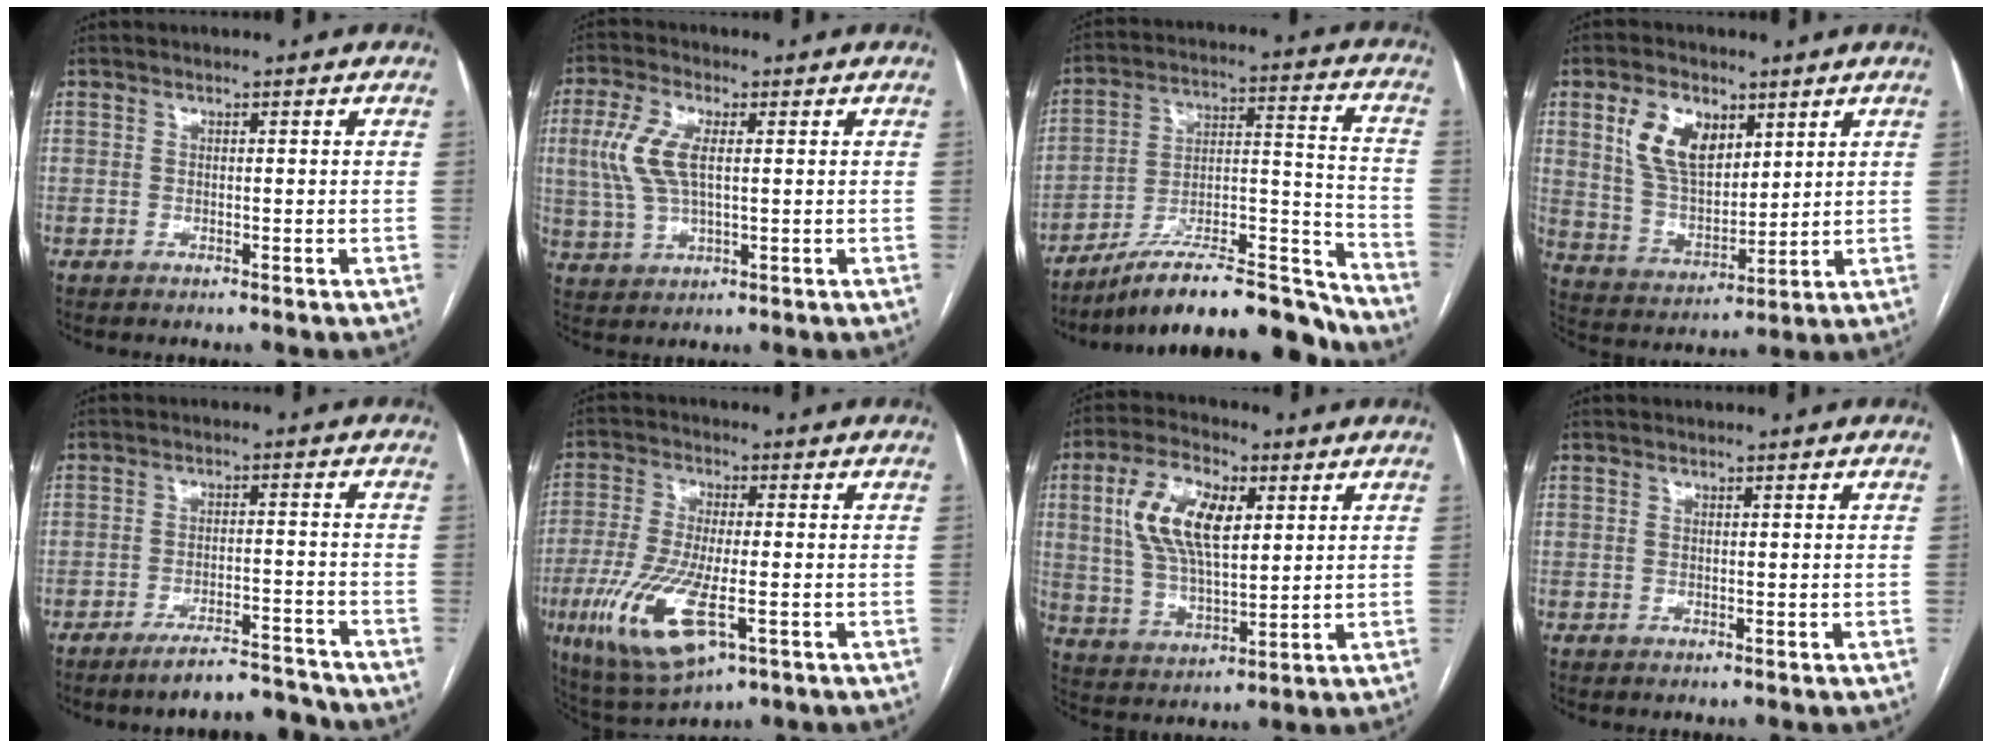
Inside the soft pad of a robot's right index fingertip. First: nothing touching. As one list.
[{"total": 8.1, "force": [1.4, 3.2, 7.2], "torque": [-0.181, 0.010, 0.030]}, {"total": 21.0, "force": [-18.3, 3.0, 9.7], "torque": [-0.119, 0.038, -0.297]}, {"total": 10.7, "force": [4.9, 6.1, 7.3], "torque": [-0.148, 0.015, 0.101]}, {"total": 6.2, "force": [-5.9, 0.5, 1.7], "torque": [-0.022, 0.002, -0.101]}, {"total": 13.3, "force": [-4.5, 4.0, 11.8], "torque": [-0.246, -0.025, -0.073]}, {"total": 13.1, "force": [3.9, 5.7, 11.1], "torque": [-0.229, 0.018, 0.074]}, {"total": 0.0}]